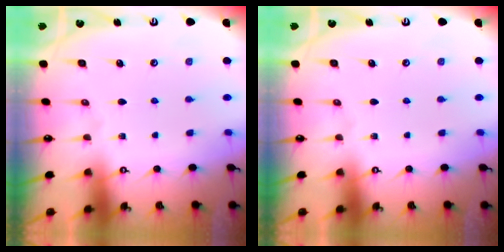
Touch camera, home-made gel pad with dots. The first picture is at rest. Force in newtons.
{"total": 0.0}